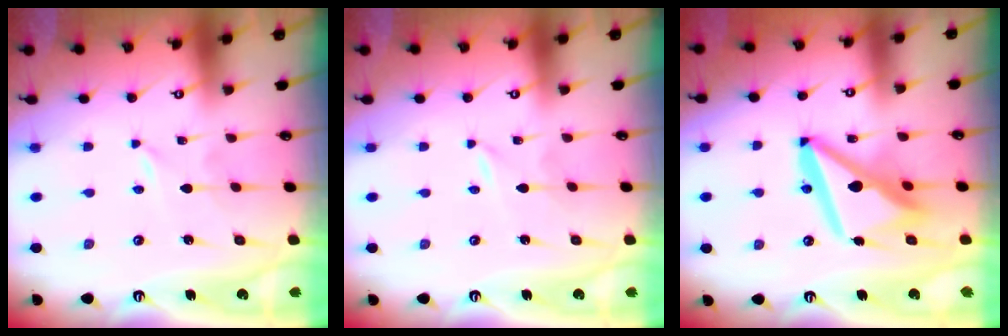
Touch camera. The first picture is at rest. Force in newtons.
{"total": 0.0}
{"total": 15.2, "press": 15.1, "slide": 1.7}